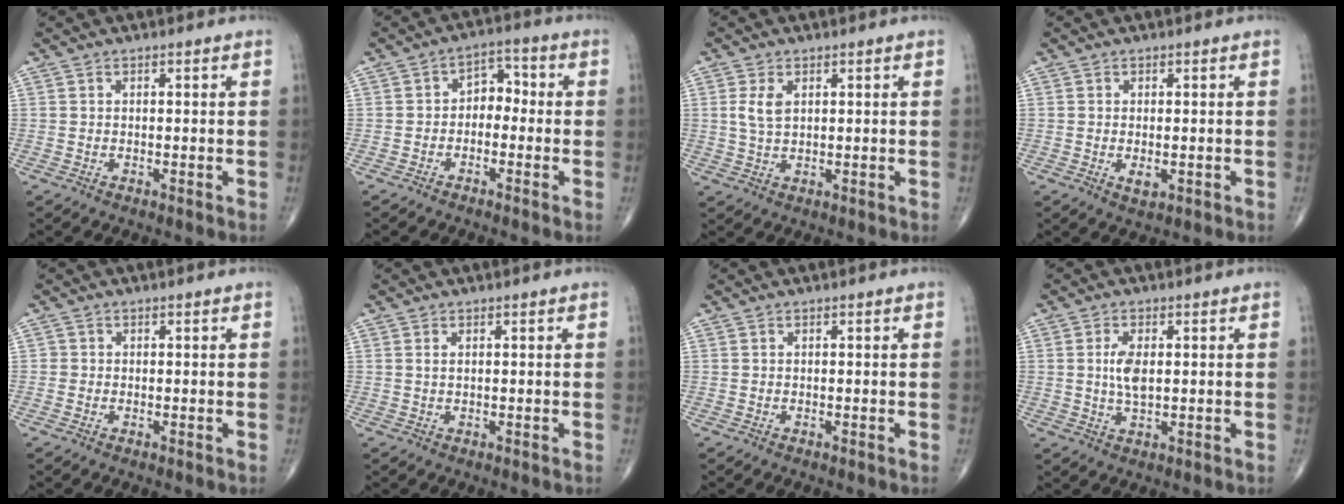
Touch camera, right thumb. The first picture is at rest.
{"total": 4.7, "force": [-1.1, 3.4, 3.1], "torque": [-0.025, 0.030, -0.032]}
{"total": 3.8, "force": [1.1, 2.1, 2.9], "torque": [-0.060, -0.002, 0.026]}
{"total": 2.2, "force": [-0.4, 1.0, 1.9], "torque": [-0.028, -0.004, -0.004]}
{"total": 0.8, "force": [-0.1, 0.8, 0.1], "torque": [0.004, 0.004, -0.005]}
{"total": 0.7, "force": [0.3, 0.3, 0.6], "torque": [-0.016, 0.005, 0.008]}
{"total": 0.0}
{"total": 4.6, "force": [0.6, 2.2, 4.1], "torque": [-0.082, -0.005, 0.013]}